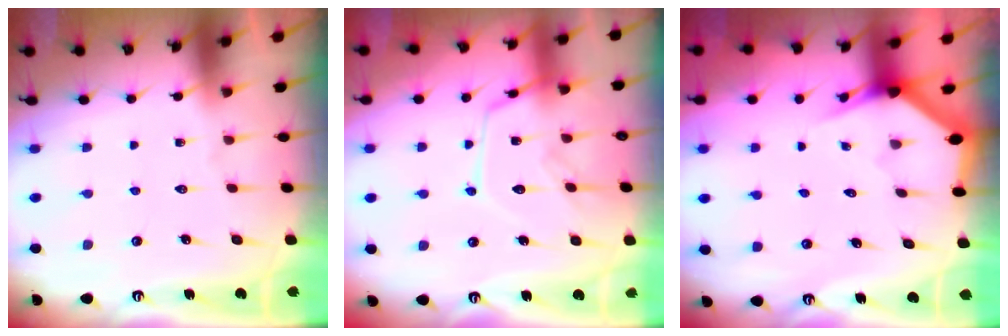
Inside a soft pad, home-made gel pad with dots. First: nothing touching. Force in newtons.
{"total": 13.8, "press": 13.8, "slide": 1.2}
{"total": 2.6, "press": 2.6, "slide": 0.0}